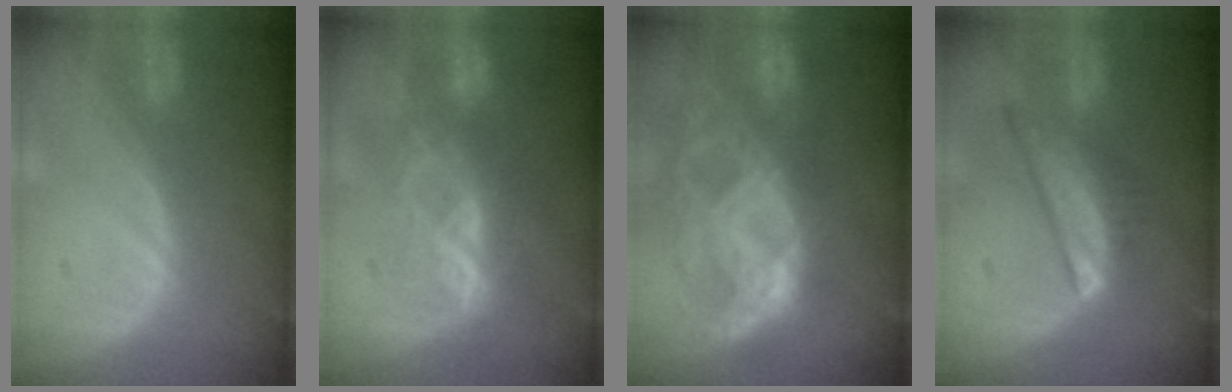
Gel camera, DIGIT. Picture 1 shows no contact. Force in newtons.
{"total": 5.9, "press": 5.9, "slide": 0.8}
{"total": 11.1, "press": 9.4, "slide": 6.0}
{"total": 7.4, "press": 6.5, "slide": 3.5}